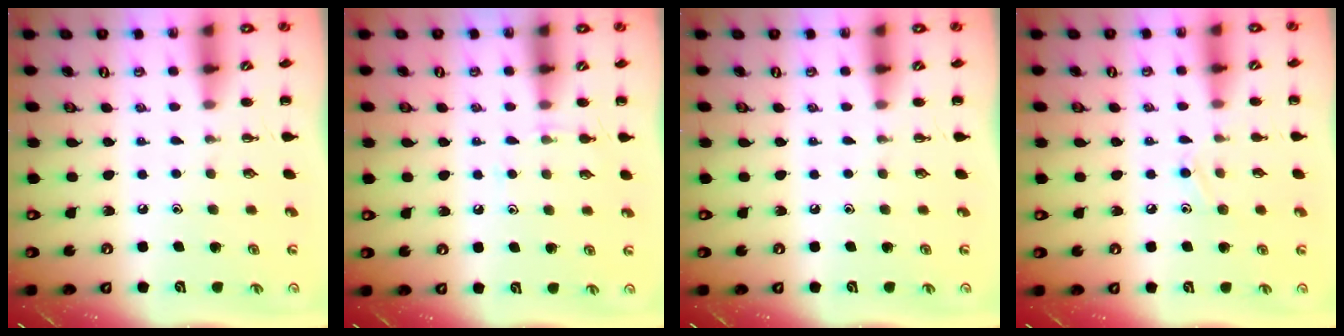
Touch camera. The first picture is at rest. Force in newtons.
{"total": 5.2, "press": 4.8, "slide": 1.8}
{"total": 0.0}
{"total": 8.4, "press": 8.1, "slide": 2.4}